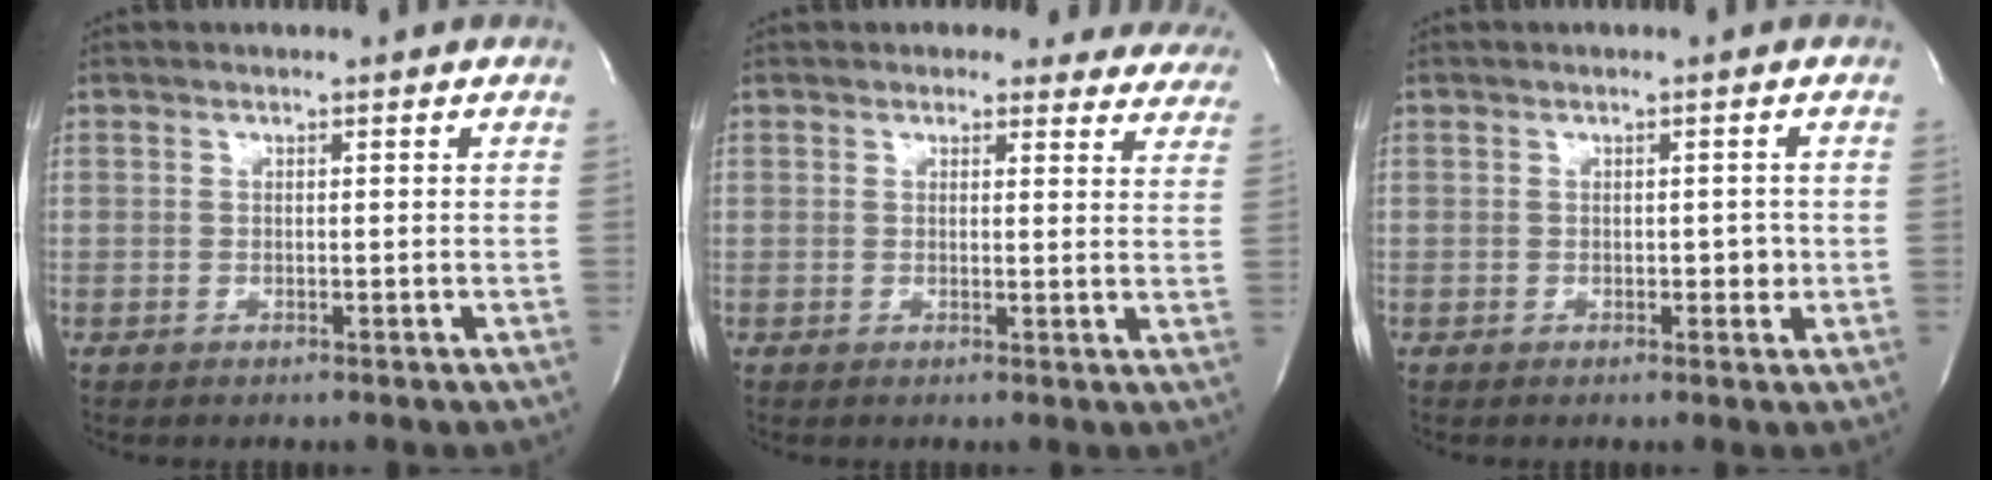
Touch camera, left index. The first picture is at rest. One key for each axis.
{"total": 11.7, "fx": 10.9, "fy": 4.2, "fz": 0.7, "tx": 0.043, "ty": -0.028, "tz": 0.081}
{"total": 1.6, "fx": -0.2, "fy": 1.0, "fz": 1.2, "tx": -0.012, "ty": 0.002, "tz": -0.001}